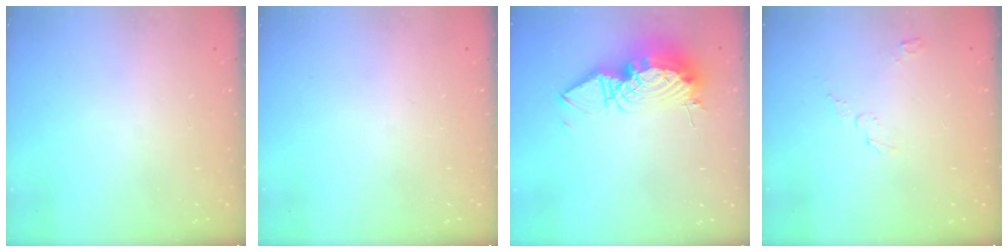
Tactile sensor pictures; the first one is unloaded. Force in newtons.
{"total": 0.0}
{"total": 16.1, "press": 16.1, "slide": 1.3}
{"total": 3.6, "press": 3.6, "slide": 0.3}